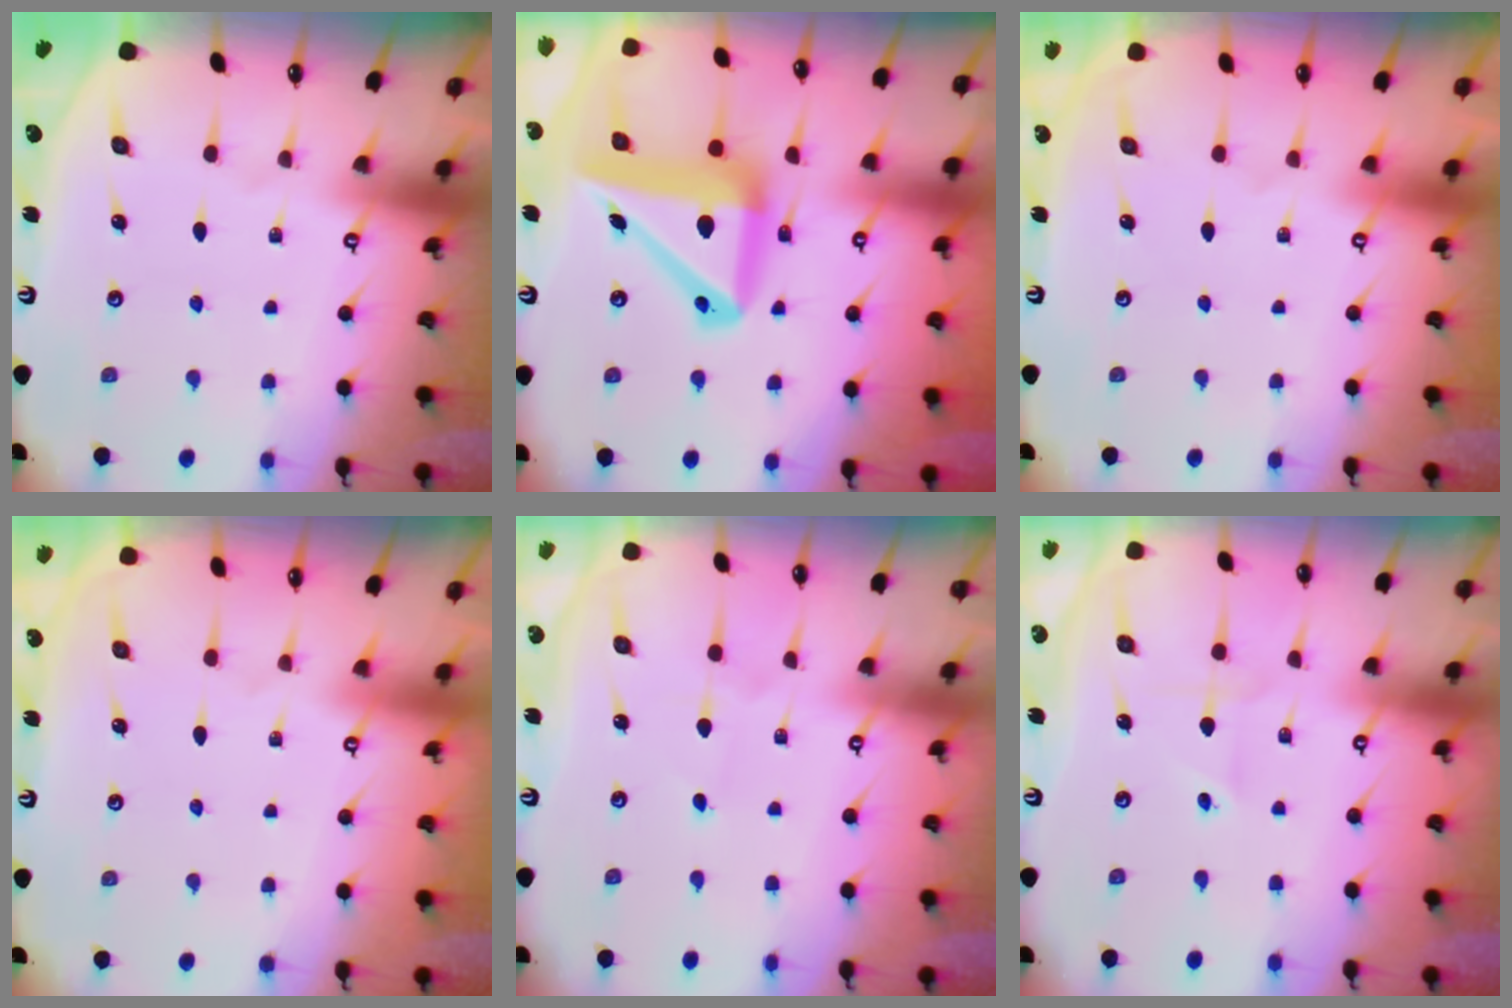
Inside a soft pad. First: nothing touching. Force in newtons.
{"total": 16.7, "press": 16.6, "slide": 2.3}
{"total": 0.0}
{"total": 0.0}
{"total": 1.6, "press": 1.6, "slide": 0.1}
{"total": 1.6, "press": 1.6, "slide": 0.3}